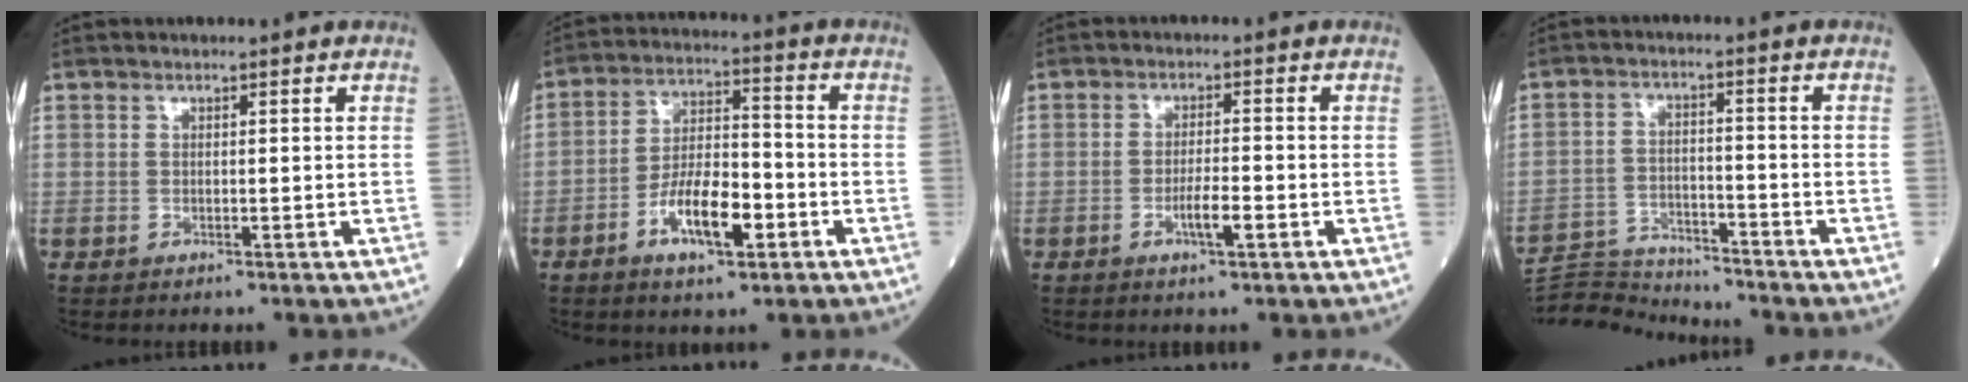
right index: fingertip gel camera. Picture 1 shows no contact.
{"total": 10.1, "force": [-4.3, 3.3, 8.5], "torque": [-0.157, 0.007, -0.077]}
{"total": 3.7, "force": [-1.6, 0.4, 3.3], "torque": [-0.056, 0.000, -0.029]}
{"total": 8.5, "force": [-8.4, -0.4, -0.8], "torque": [0.009, 0.007, -0.152]}